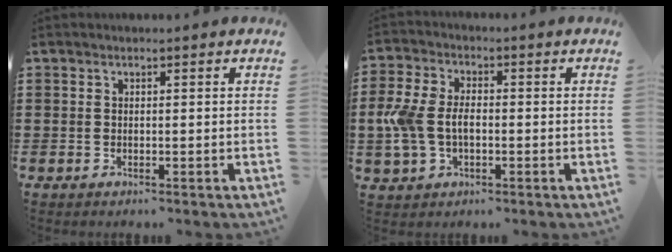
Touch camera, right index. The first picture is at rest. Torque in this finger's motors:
{"motor_torque": [0.89, 0.22, 0.28, 0.21]}